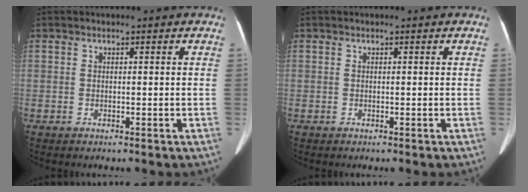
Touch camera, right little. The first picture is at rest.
{"total": 0.0}